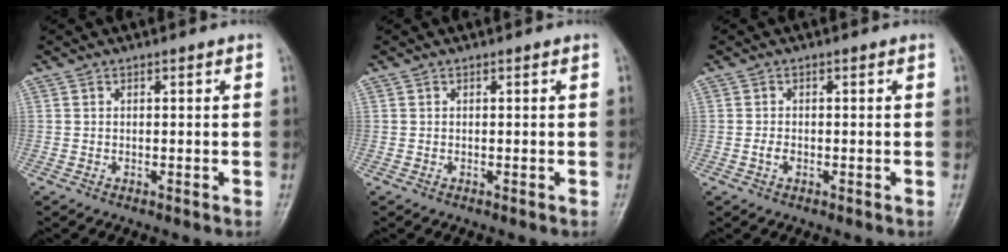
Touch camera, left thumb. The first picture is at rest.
{"total": 0.0}
{"total": 1.5, "force": [-0.5, 0.9, 1.0], "torque": [-0.020, 0.002, -0.011]}